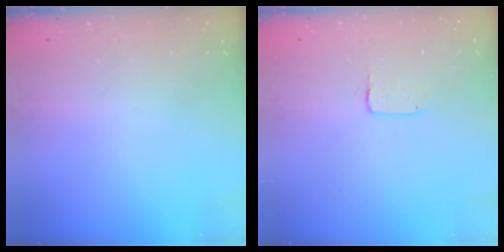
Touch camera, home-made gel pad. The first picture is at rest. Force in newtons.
{"total": 1.3, "press": 1.2, "slide": 0.1}